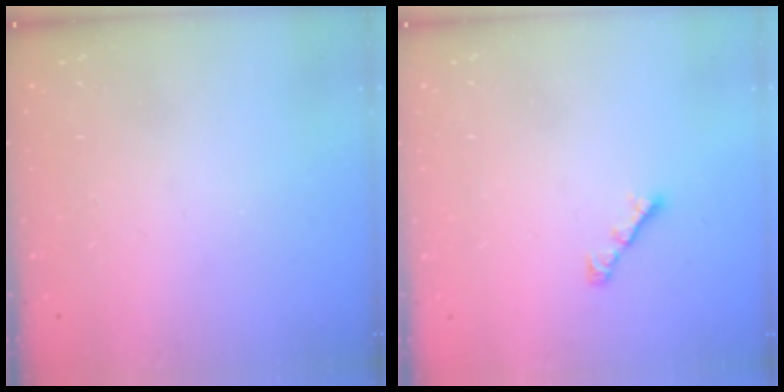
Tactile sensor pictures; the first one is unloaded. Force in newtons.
{"total": 3.0, "press": 2.9, "slide": 0.7}